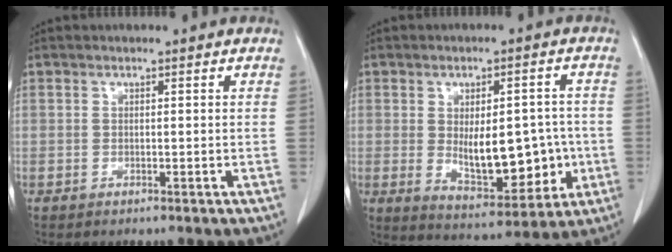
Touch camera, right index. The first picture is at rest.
{"total": 12.4, "force": [-1.1, 5.5, 11.1], "torque": [-0.167, 0.002, 0.001]}